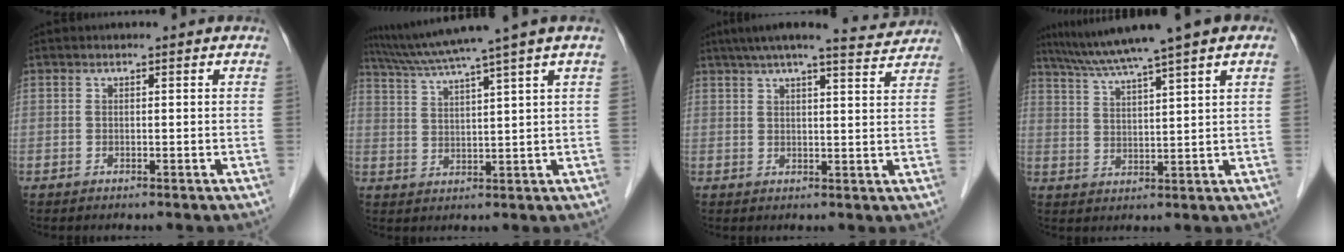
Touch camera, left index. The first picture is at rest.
{"total": 10.8, "force": [8.5, -2.4, 6.2], "torque": [-0.110, 0.010, 0.134]}
{"total": 11.6, "force": [10.5, 0.6, 5.0], "torque": [-0.075, 0.012, 0.134]}
{"total": 10.9, "force": [8.1, -0.7, 7.2], "torque": [-0.122, 0.035, 0.128]}